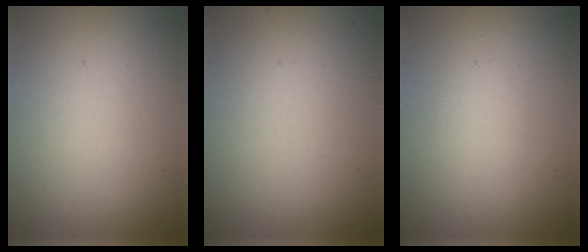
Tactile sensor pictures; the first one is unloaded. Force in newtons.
{"total": 0.0}
{"total": 0.8, "press": 0.7, "slide": 0.1}